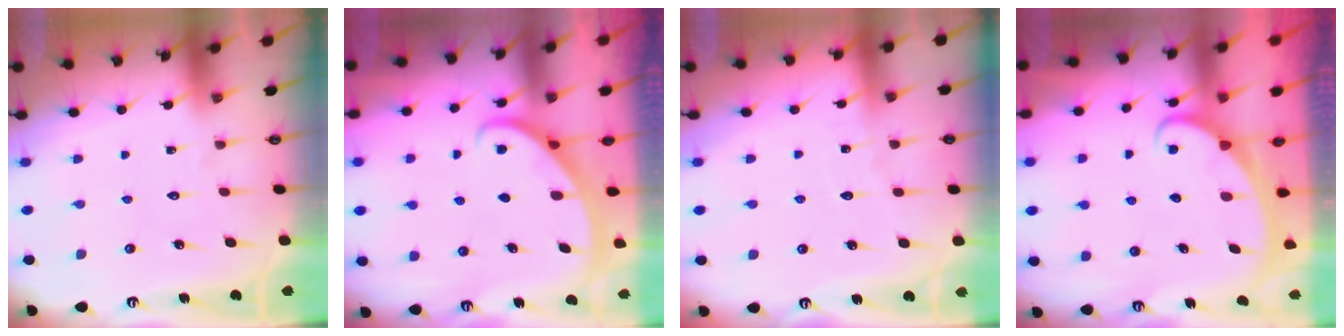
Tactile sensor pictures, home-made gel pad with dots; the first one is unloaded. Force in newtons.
{"total": 2.9, "press": 2.9, "slide": 0.1}
{"total": 1.9, "press": 1.9, "slide": 0.2}
{"total": 2.6, "press": 2.6, "slide": 0.3}